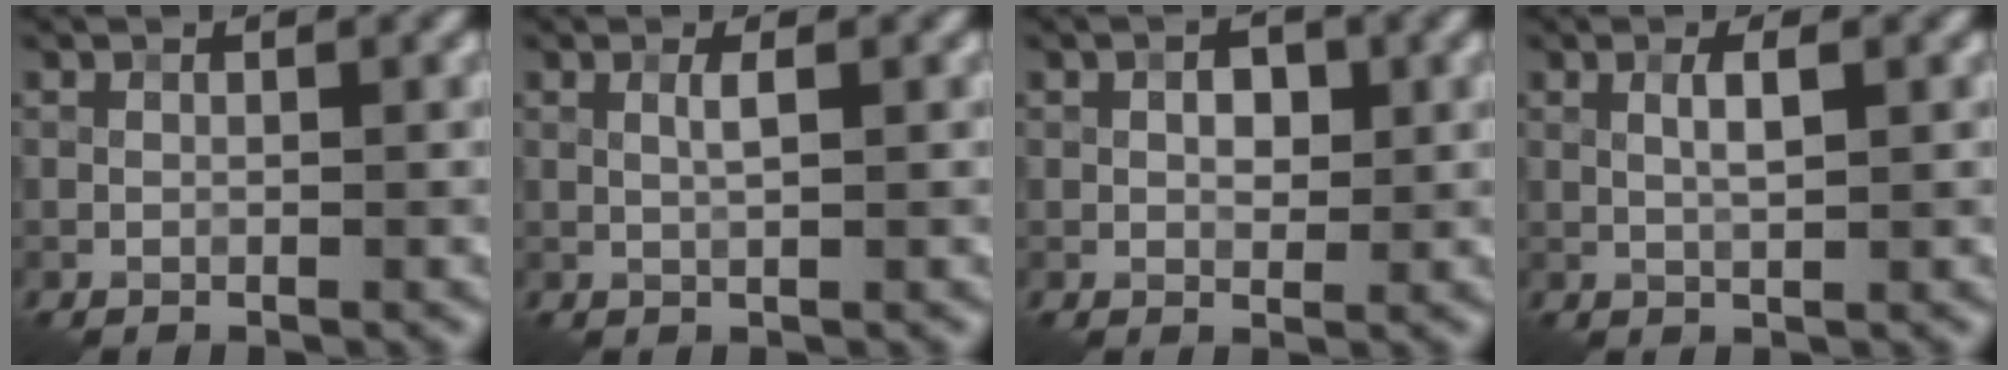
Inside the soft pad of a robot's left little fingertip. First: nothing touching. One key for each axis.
{"total": 1.1, "fx": 0.3, "fy": 0.1, "fz": 1.1, "tx": -0.022, "ty": 0.003, "tz": 0.004}
{"total": 2.2, "fx": 0.4, "fy": 1.4, "fz": 1.6, "tx": -0.023, "ty": 0.001, "tz": 0.004}
{"total": 1.7, "fx": 0.5, "fy": 0.3, "fz": 1.6, "tx": -0.032, "ty": 0.002, "tz": 0.008}